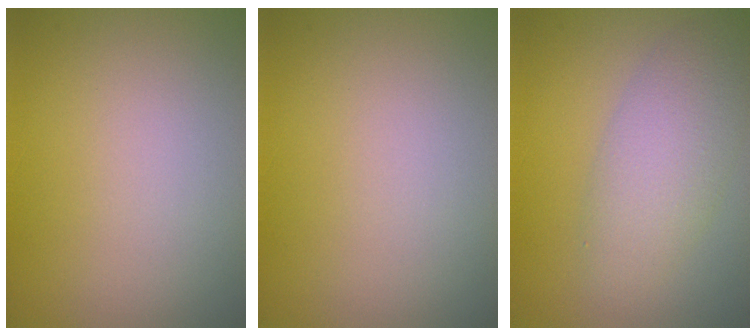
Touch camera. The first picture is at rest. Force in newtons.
{"total": 0.0}
{"total": 4.5, "press": 4.5, "slide": 0.3}